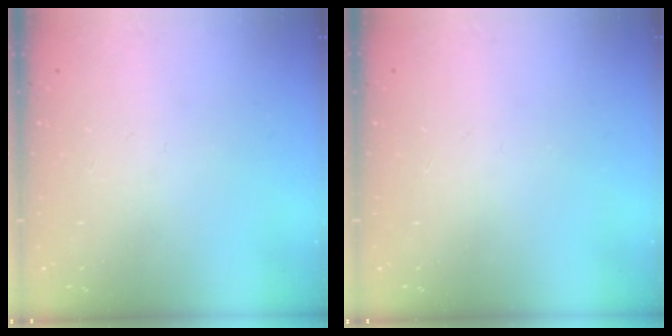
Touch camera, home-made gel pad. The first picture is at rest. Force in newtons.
{"total": 0.0}